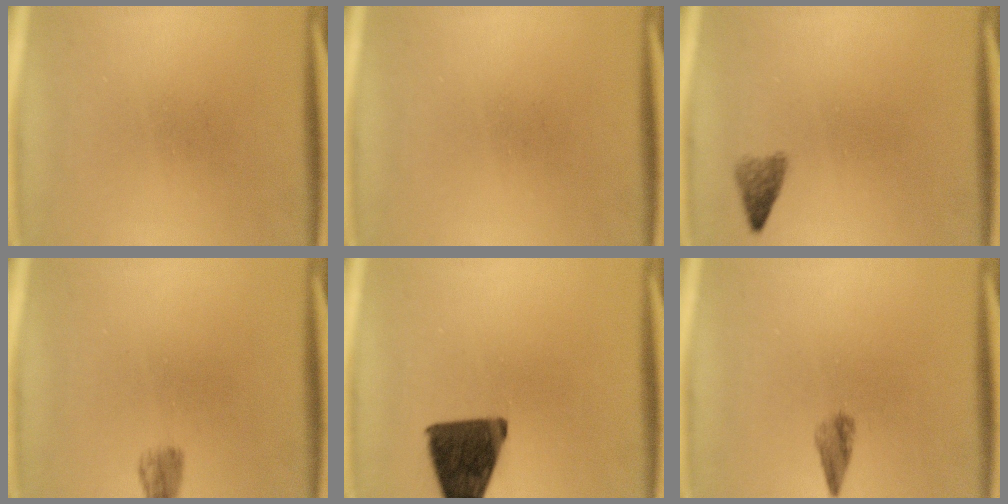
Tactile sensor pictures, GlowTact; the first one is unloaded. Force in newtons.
{"total": 0.0}
{"total": 1.9}
{"total": 2.1}
{"total": 13.2}
{"total": 2.0}